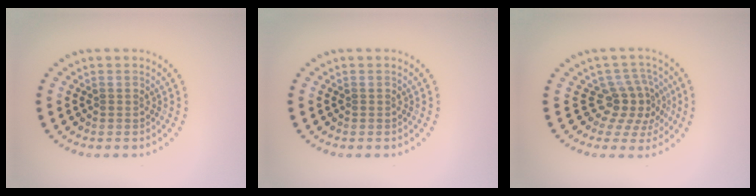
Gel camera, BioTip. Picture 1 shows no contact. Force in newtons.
{"total": 0.0}
{"total": 3.5, "press": 2.8, "slide": 2.2}